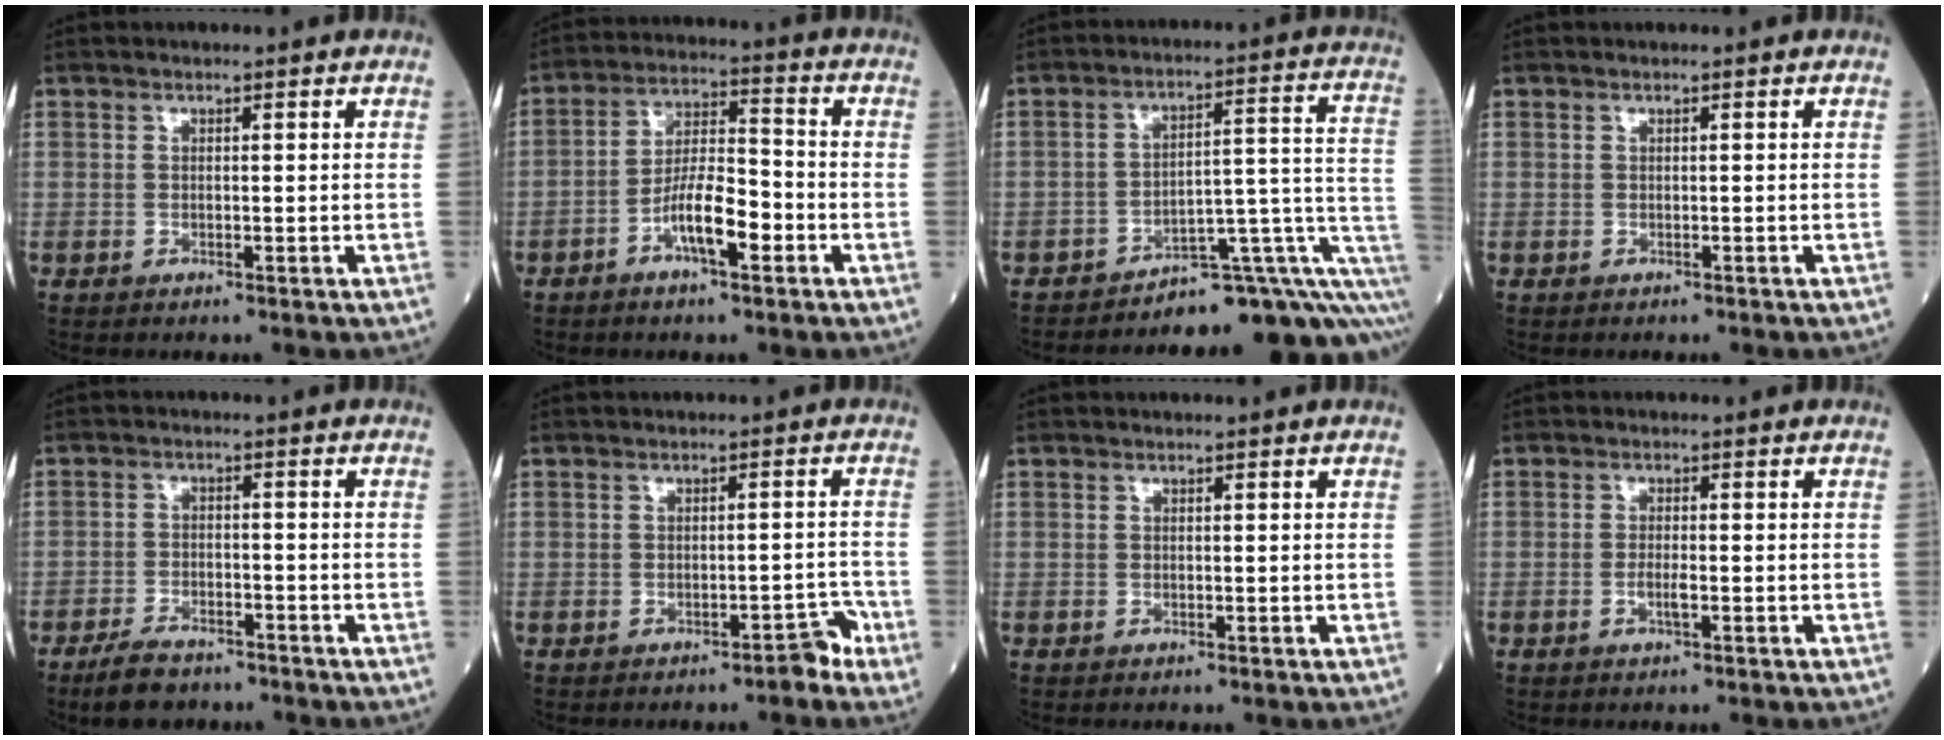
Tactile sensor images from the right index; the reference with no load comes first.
{"total": 8.3, "force": [-3.7, 2.1, 7.2], "torque": [-0.140, 0.009, -0.068]}
{"total": 13.5, "force": [-10.5, 3.1, 7.8], "torque": [-0.042, 0.073, -0.132]}
{"total": 0.5, "force": [-0.5, 0.1, 0.3], "torque": [-0.004, -0.001, -0.006]}
{"total": 6.2, "force": [-5.0, 2.2, 2.9], "torque": [-0.062, -0.007, -0.085]}
{"total": 2.8, "force": [-1.9, 0.7, 1.8], "torque": [-0.016, 0.005, -0.028]}
{"total": 0.0}
{"total": 1.6, "force": [-0.6, 0.1, 1.5], "torque": [-0.033, -0.001, -0.013]}